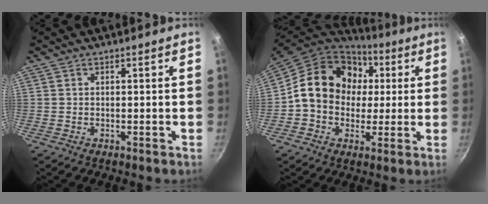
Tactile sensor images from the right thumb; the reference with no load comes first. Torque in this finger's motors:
{"motor_torque": [1.53, 2.66, 1.12, -0.61, 0.16]}